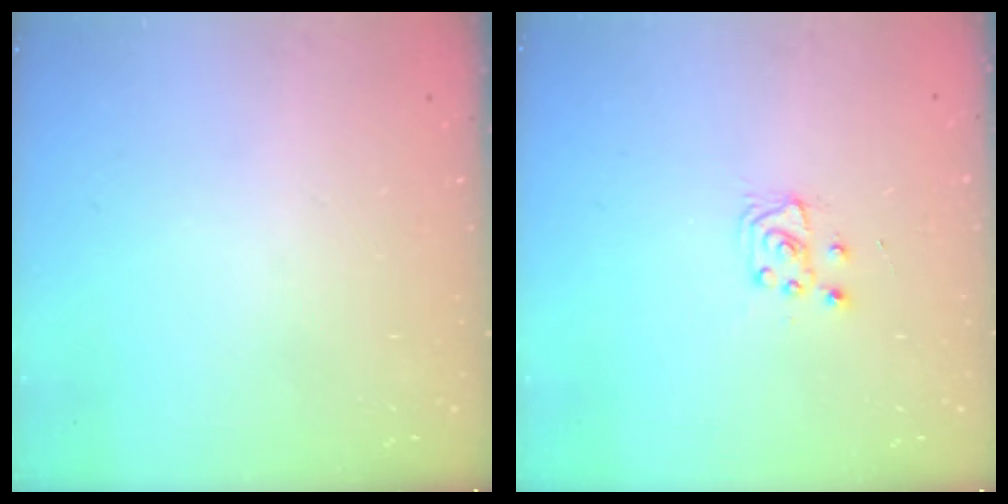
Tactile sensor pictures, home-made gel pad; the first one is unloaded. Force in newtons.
{"total": 4.9, "press": 4.9, "slide": 0.5}